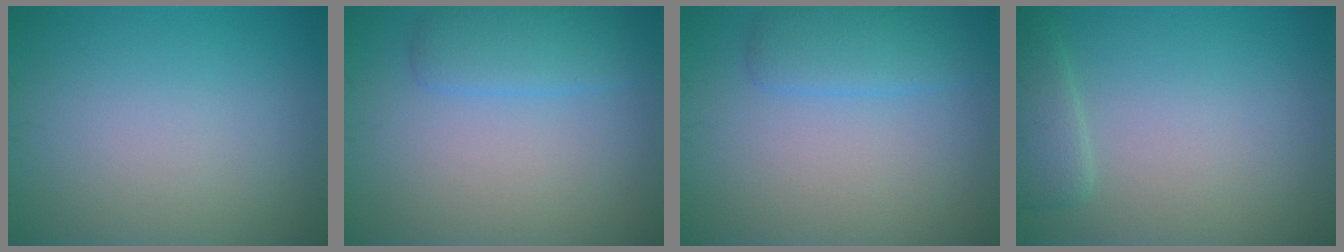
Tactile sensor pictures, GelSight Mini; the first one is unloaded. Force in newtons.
{"total": 2.7, "press": 2.7, "slide": 0.1}
{"total": 2.7, "press": 2.7, "slide": 0.1}
{"total": 2.1, "press": 2.1, "slide": 0.2}